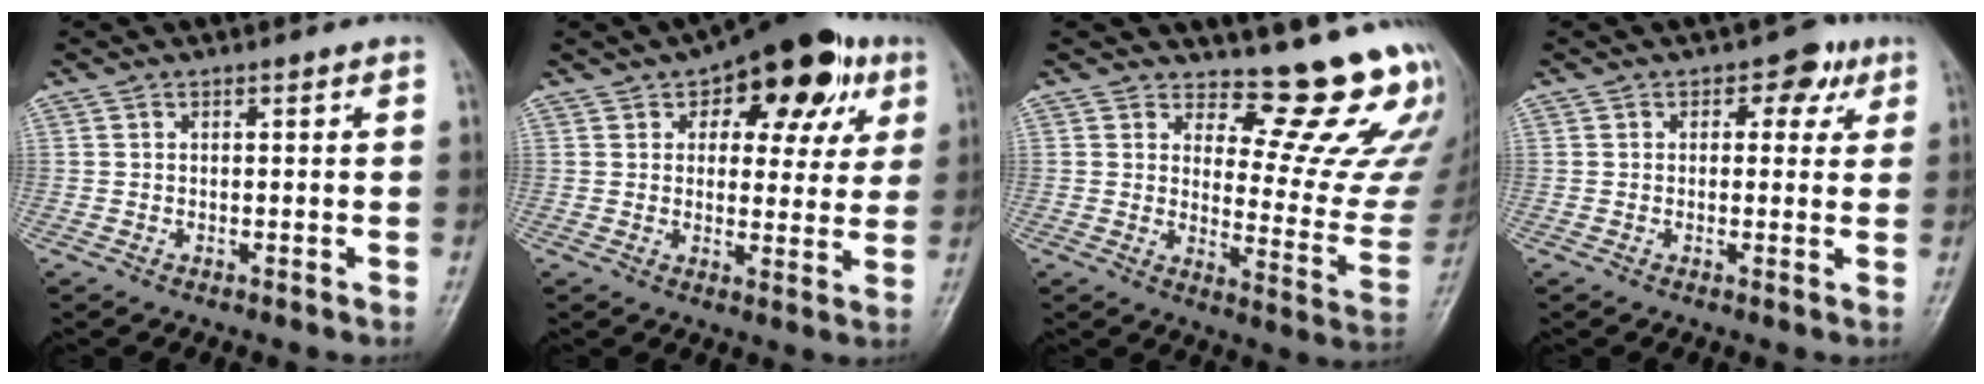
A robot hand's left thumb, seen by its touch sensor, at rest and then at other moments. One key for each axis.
{"total": 17.5, "fx": 7.8, "fy": 9.2, "fz": 12.6, "tx": -0.114, "ty": -0.005, "tz": 0.101}
{"total": 16.2, "fx": 13.6, "fy": 4.3, "fz": 7.6, "tx": -0.048, "ty": -0.159, "tz": 0.160}
{"total": 5.0, "fx": 2.0, "fy": 3.4, "fz": 3.0, "tx": 0.001, "ty": 0.000, "tz": 0.015}